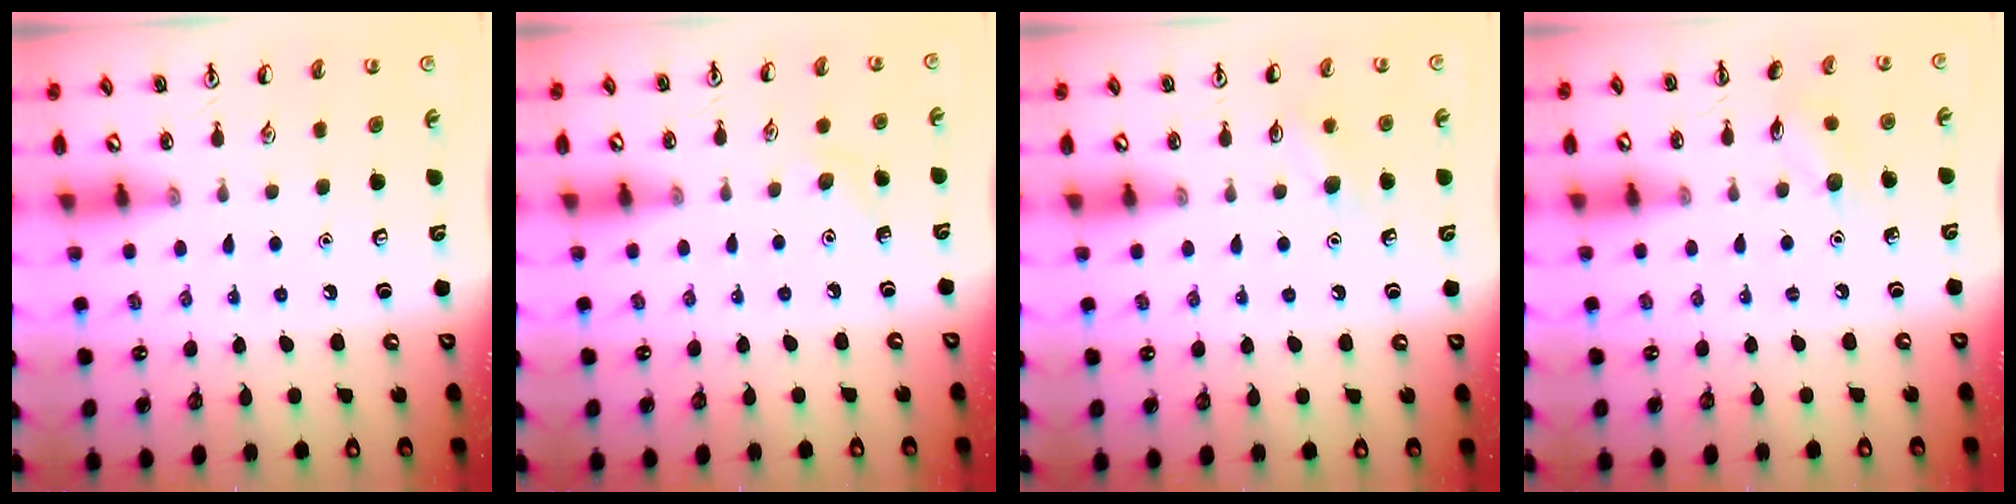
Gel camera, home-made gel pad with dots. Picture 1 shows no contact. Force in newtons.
{"total": 5.5, "press": 5.3, "slide": 1.5}
{"total": 6.5, "press": 6.3, "slide": 1.5}
{"total": 6.6, "press": 6.4, "slide": 1.5}